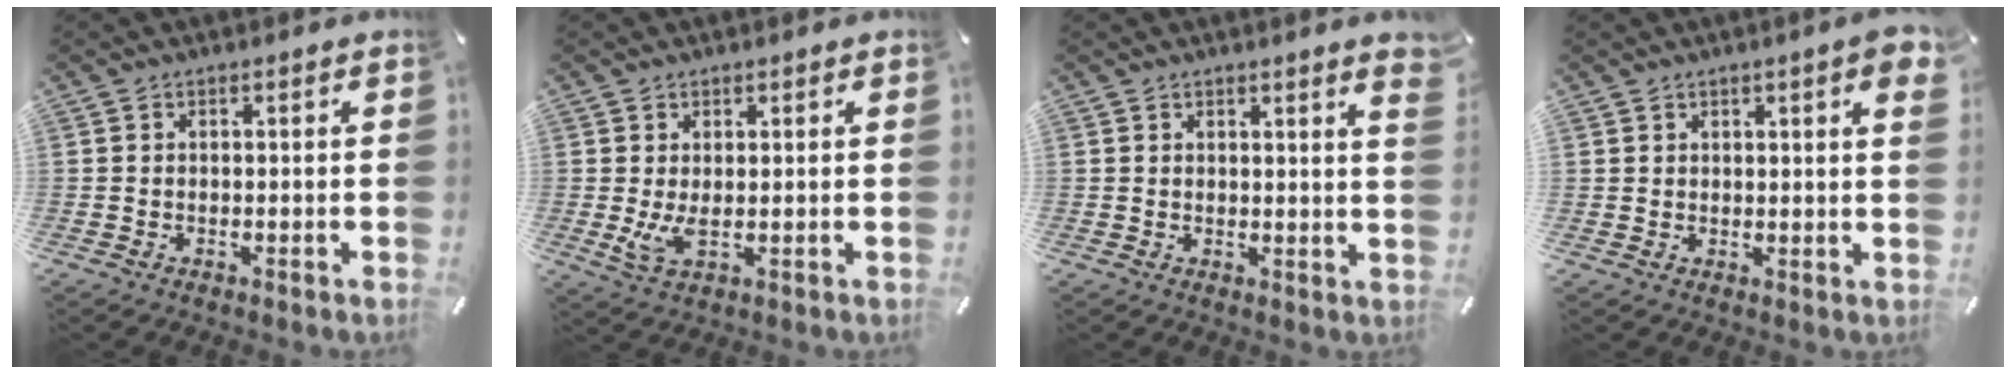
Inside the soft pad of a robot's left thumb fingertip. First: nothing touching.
{"total": 4.6, "force": [0.6, 2.4, 3.9], "torque": [-0.074, -0.011, 0.006]}
{"total": 3.1, "force": [2.1, 0.3, 2.2], "torque": [-0.031, -0.010, 0.034]}
{"total": 3.2, "force": [2.1, 1.0, 2.2], "torque": [-0.031, -0.004, 0.036]}